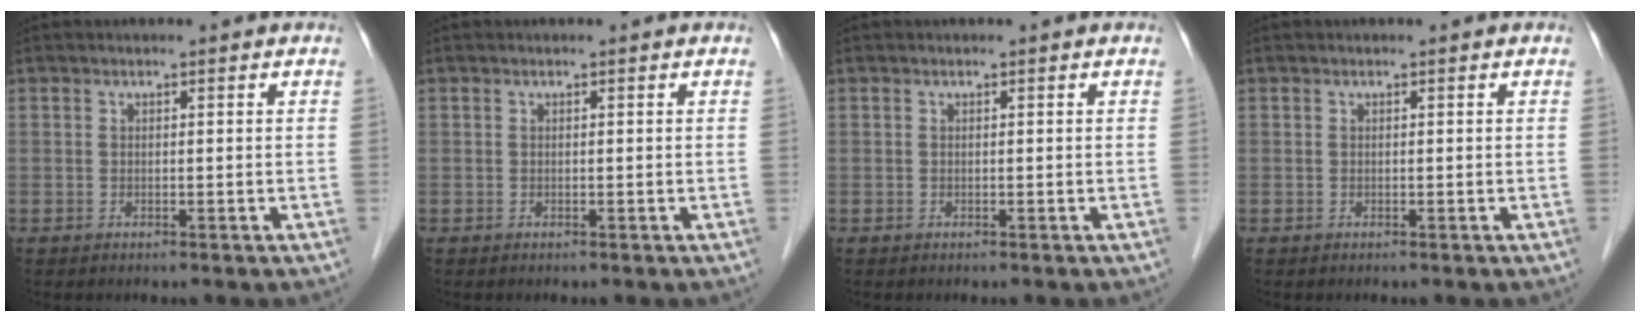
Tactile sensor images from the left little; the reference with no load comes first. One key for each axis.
{"total": 0.0}
{"total": 0.0}
{"total": 0.0}